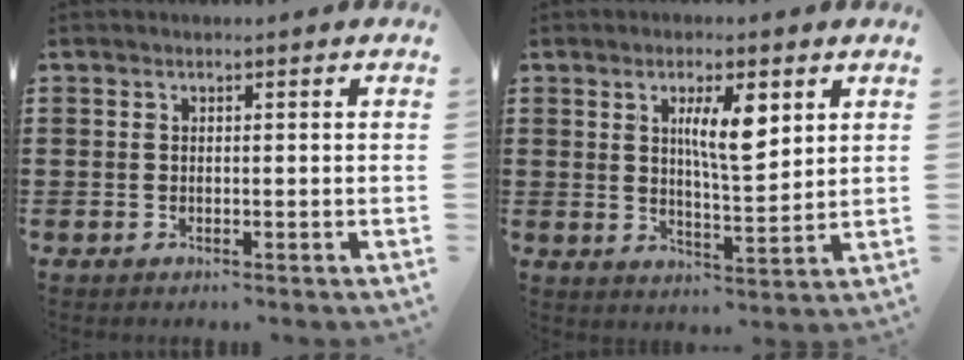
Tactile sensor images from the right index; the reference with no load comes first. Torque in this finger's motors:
{"motor_torque": [0.84, 0.66, 0.62, 0.14]}